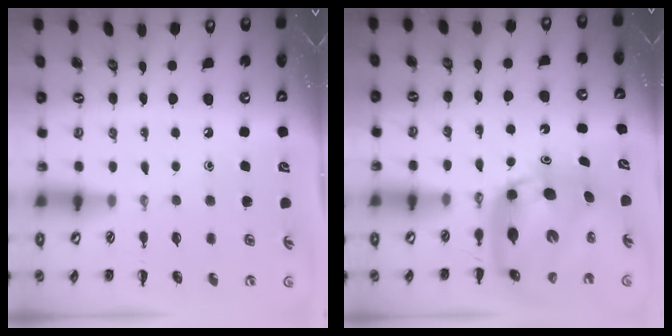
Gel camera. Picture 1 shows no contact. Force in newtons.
{"total": 11.8, "press": 11.4, "slide": 3.1}